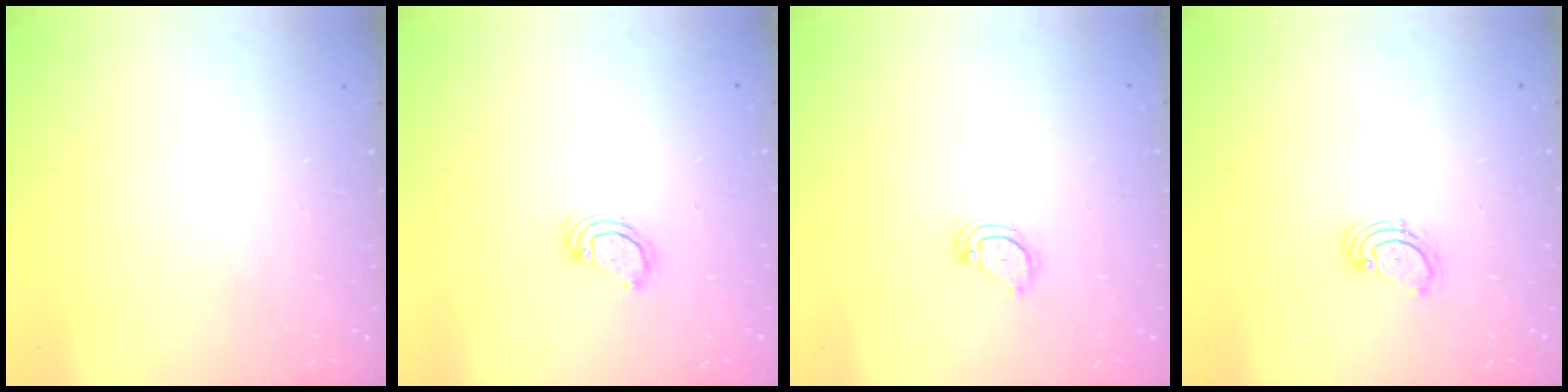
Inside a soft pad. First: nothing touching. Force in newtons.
{"total": 3.1, "press": 3.1, "slide": 0.3}
{"total": 3.7, "press": 3.7, "slide": 0.3}
{"total": 1.6, "press": 1.6, "slide": 0.2}